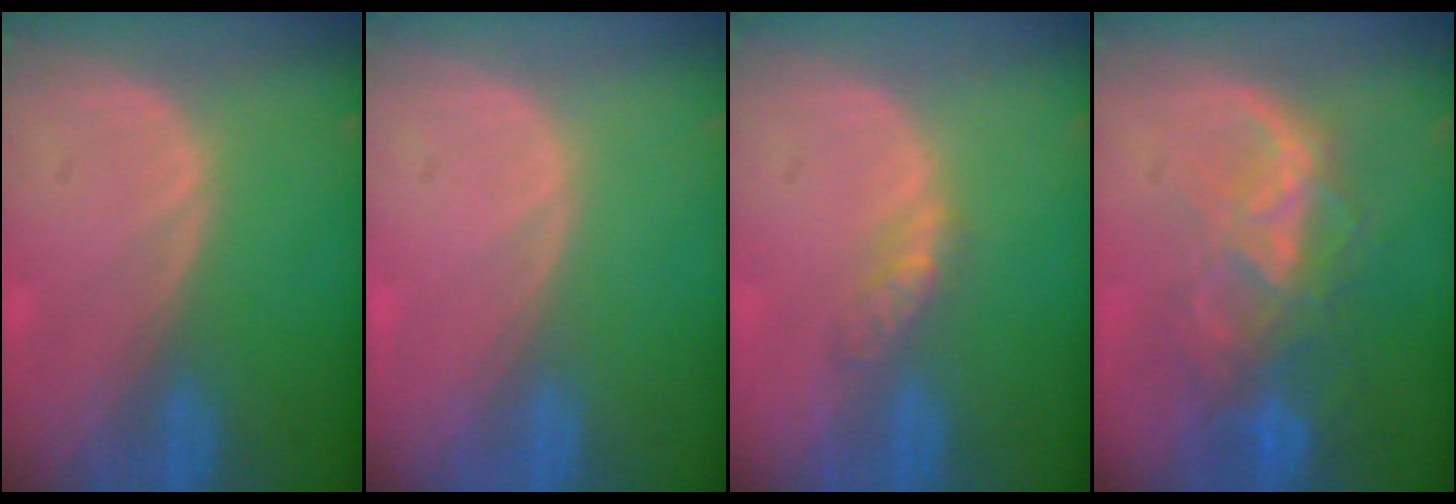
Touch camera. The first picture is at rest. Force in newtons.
{"total": 0.0}
{"total": 2.8, "press": 2.5, "slide": 1.2}
{"total": 8.8, "press": 7.6, "slide": 4.4}